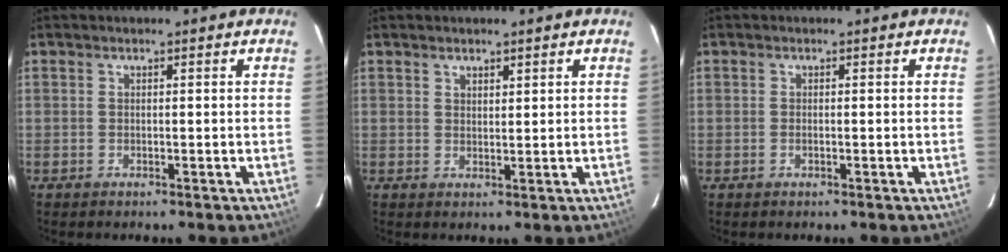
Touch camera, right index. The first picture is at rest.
{"total": 1.7, "force": [1.4, 0.9, 0.6], "torque": [-0.006, 0.002, 0.023]}
{"total": 0.5, "force": [-0.2, 0.2, 0.5], "torque": [-0.010, 0.002, -0.004]}